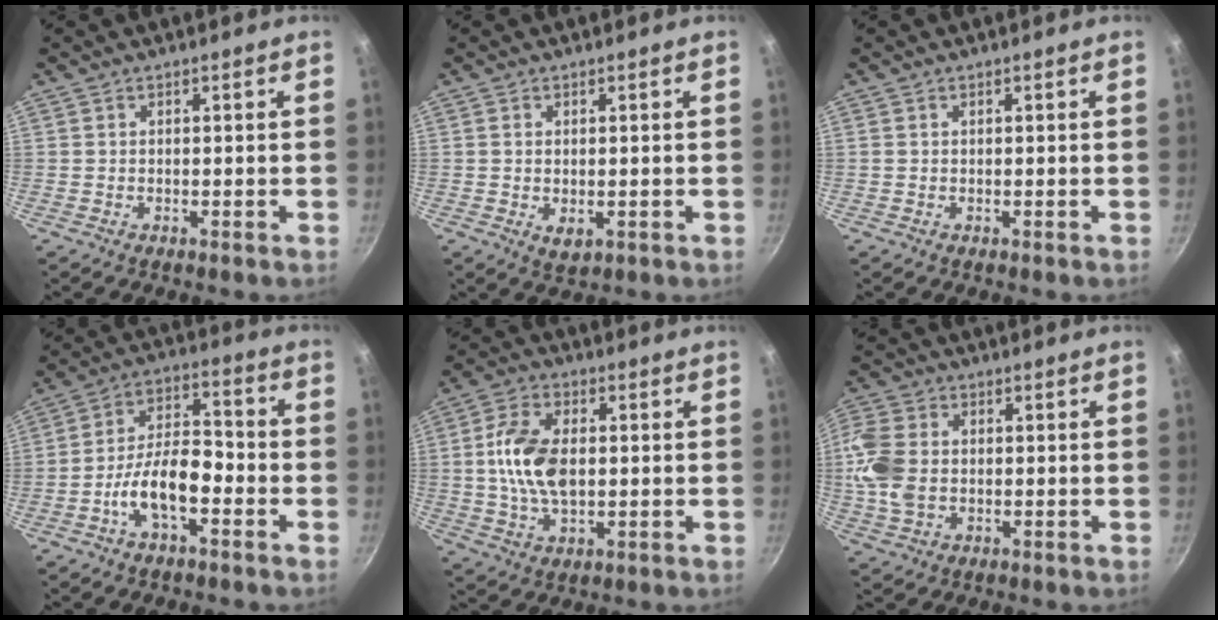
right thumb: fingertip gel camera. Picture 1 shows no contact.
{"total": 2.9, "force": [-0.4, 1.7, 2.4], "torque": [-0.038, -0.010, -0.003]}
{"total": 0.0}
{"total": 11.3, "force": [-4.6, 5.2, 8.8], "torque": [-0.138, 0.051, -0.089]}
{"total": 11.8, "force": [0.5, 7.0, 9.5], "torque": [-0.168, 0.013, 0.004]}
{"total": 10.2, "force": [-0.4, 7.4, 7.0], "torque": [-0.143, 0.004, -0.019]}